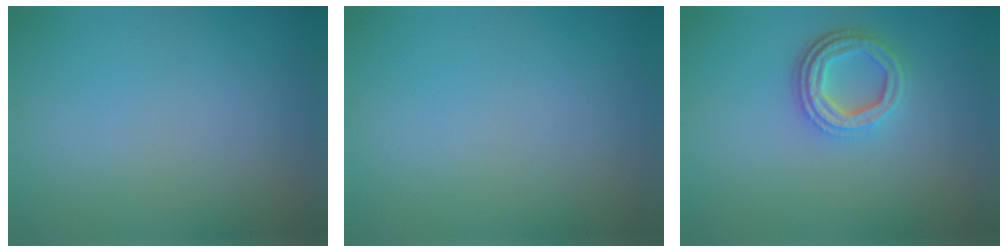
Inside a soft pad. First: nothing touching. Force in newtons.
{"total": 0.0}
{"total": 4.0, "press": 3.1, "slide": 2.5}